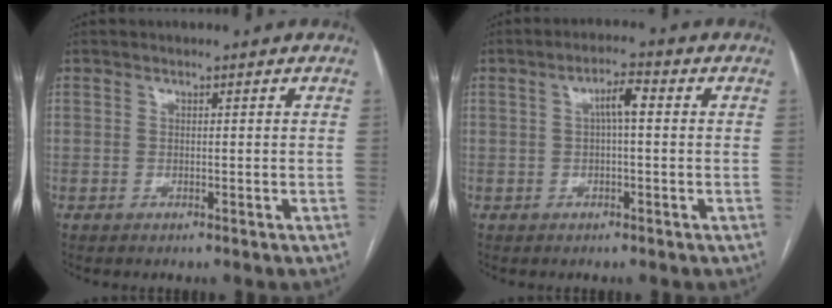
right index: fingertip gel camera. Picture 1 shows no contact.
{"total": 3.5, "force": [0.4, 0.7, 3.4], "torque": [-0.061, 0.011, 0.006]}